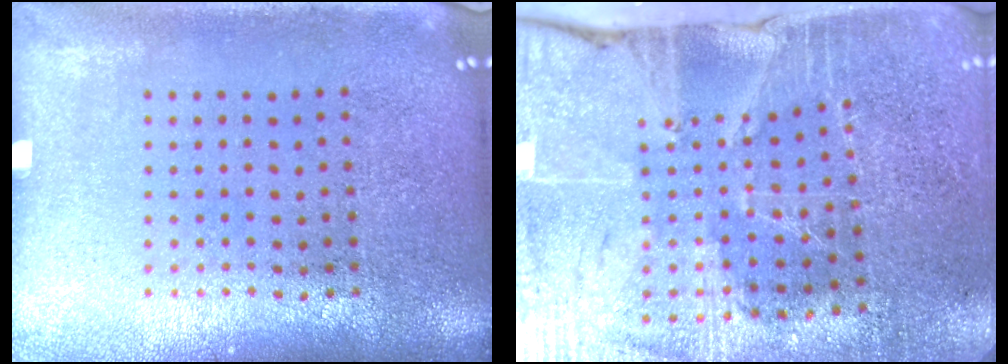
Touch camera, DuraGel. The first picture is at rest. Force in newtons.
{"total": 3.8, "press": 3.6, "slide": 1.2}